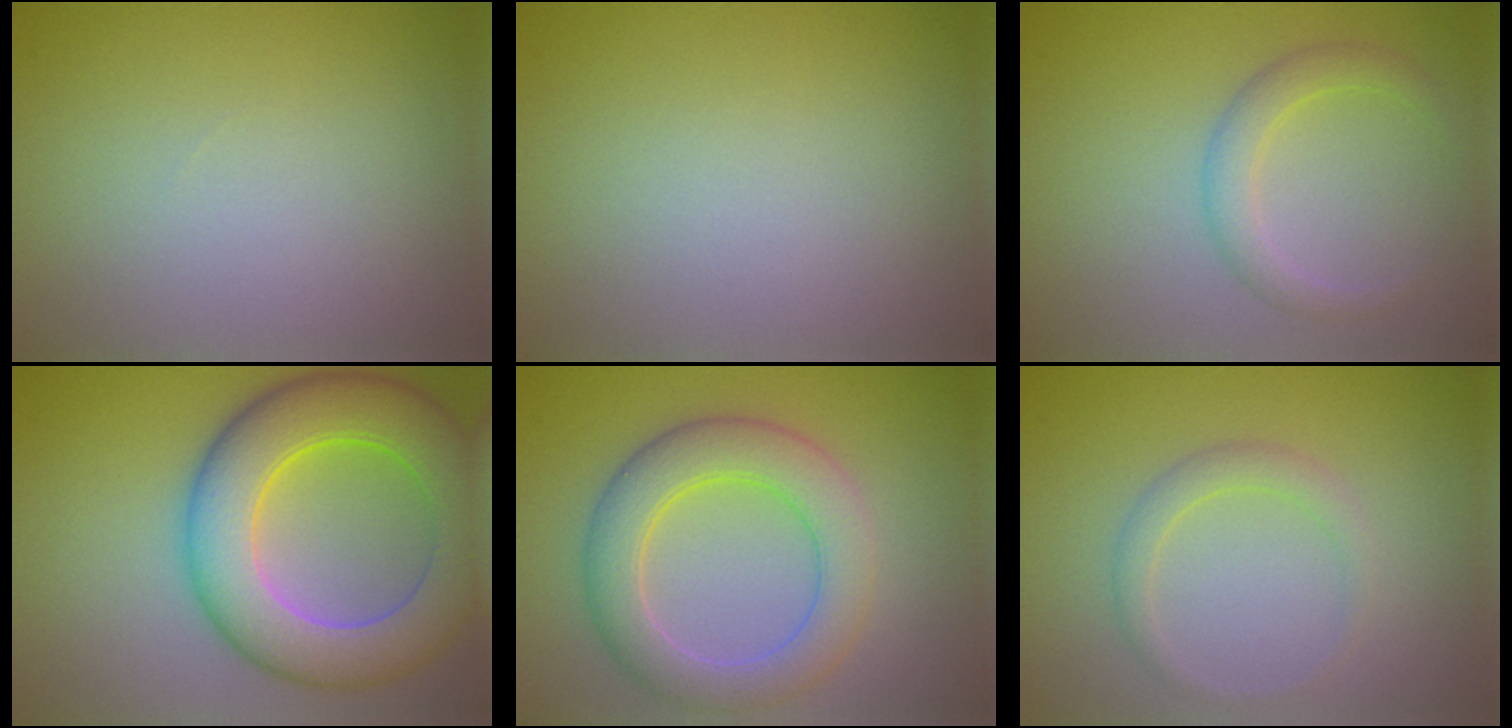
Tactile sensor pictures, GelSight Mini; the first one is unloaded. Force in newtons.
{"total": 0.0}
{"total": 2.4, "press": 2.4, "slide": 0.1}
{"total": 10.3, "press": 10.3, "slide": 0.4}
{"total": 6.1, "press": 6.1, "slide": 0.4}
{"total": 1.8, "press": 1.8, "slide": 0.0}